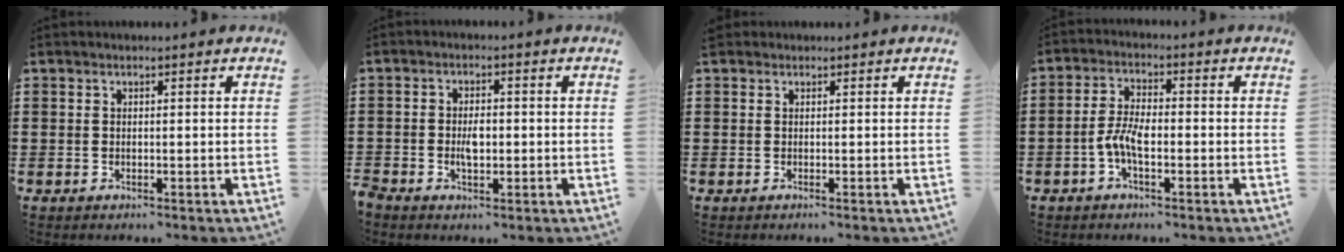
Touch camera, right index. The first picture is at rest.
{"total": 2.8, "force": [-0.6, 1.6, 2.2], "torque": [-0.043, 0.003, -0.012]}
{"total": 0.0}
{"total": 4.9, "force": [-1.6, 1.9, 4.3], "torque": [-0.101, -0.002, -0.037]}